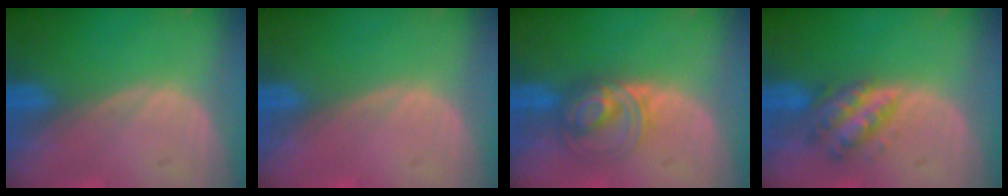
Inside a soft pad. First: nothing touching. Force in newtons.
{"total": 0.5, "press": 0.0, "slide": 0.5}
{"total": 5.5, "press": 5.5, "slide": 0.6}
{"total": 5.3, "press": 5.3, "slide": 0.2}